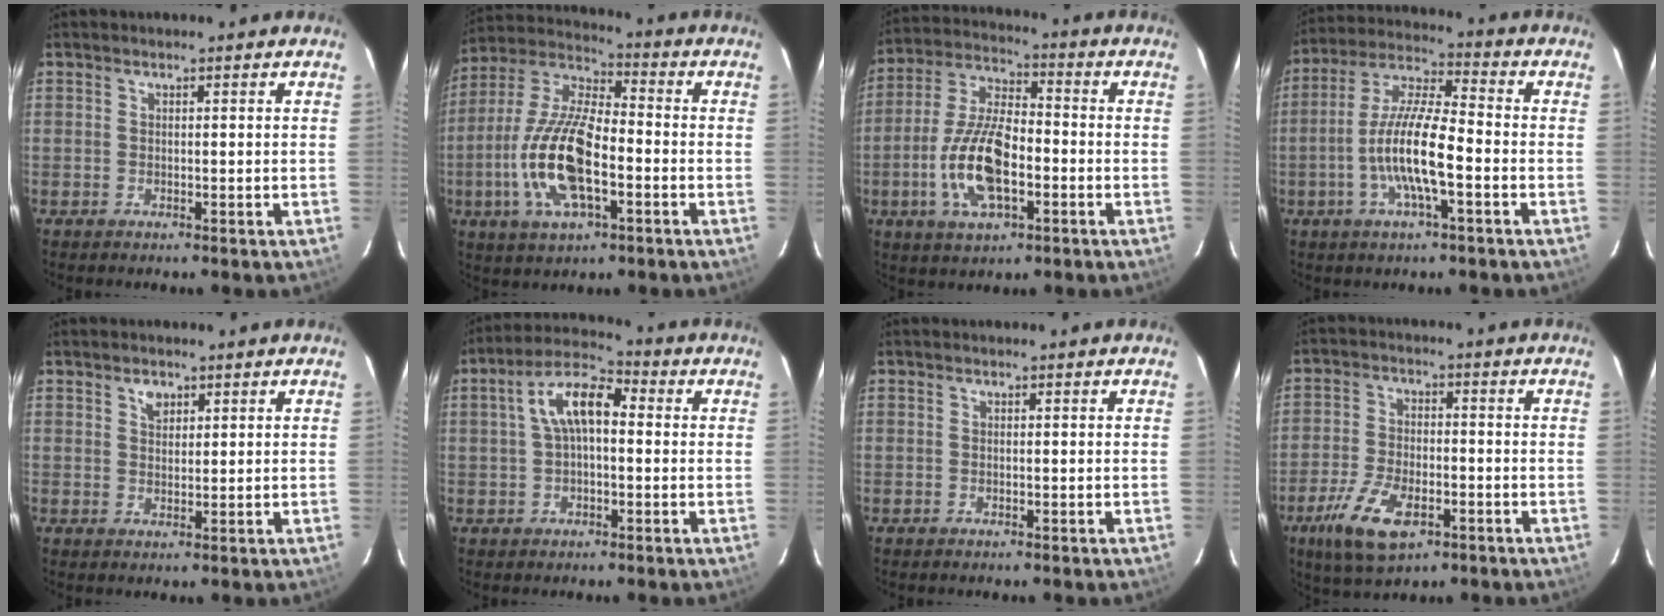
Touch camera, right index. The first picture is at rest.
{"total": 16.7, "force": [-4.6, 6.3, 14.7], "torque": [-0.311, -0.005, -0.092]}
{"total": 14.1, "force": [-4.2, 5.9, 12.1], "torque": [-0.256, 0.000, -0.078]}
{"total": 12.5, "force": [-3.7, 2.3, 11.7], "torque": [-0.237, 0.001, -0.076]}
{"total": 2.3, "force": [1.4, 1.6, 1.1], "torque": [-0.014, 0.007, 0.025]}
{"total": 9.0, "force": [0.9, 4.3, 7.8], "torque": [-0.151, 0.031, 0.011]}
{"total": 0.0}
{"total": 11.5, "force": [-6.0, 5.4, 8.1], "torque": [-0.184, -0.015, -0.107]}